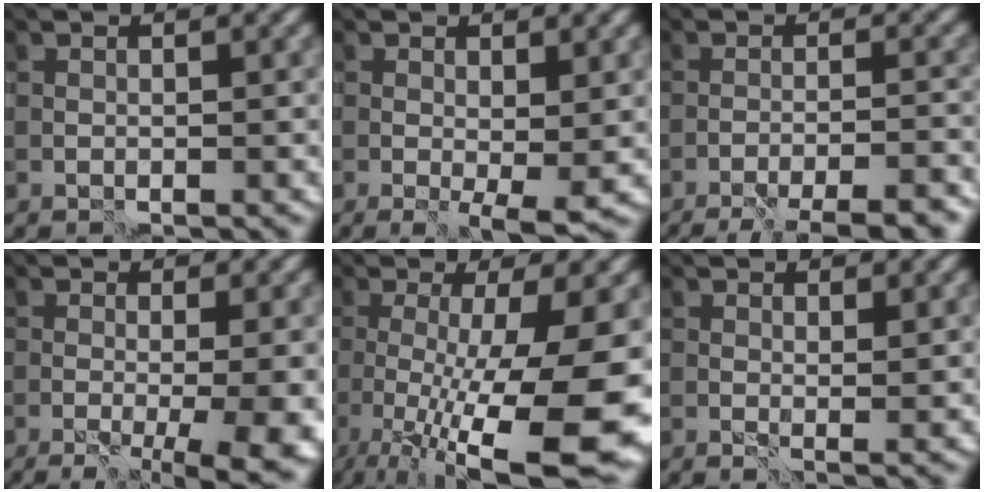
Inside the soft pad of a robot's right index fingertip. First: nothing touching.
{"total": 2.7, "force": [-0.4, 0.5, 2.6], "torque": [-0.034, -0.007, -0.005]}
{"total": 8.6, "force": [-7.6, 1.1, 3.8], "torque": [-0.033, 0.002, -0.098]}
{"total": 8.6, "force": [-2.4, 2.6, 7.8], "torque": [-0.082, -0.014, -0.028]}
{"total": 14.3, "force": [-4.1, 3.3, 13.3], "torque": [-0.196, -0.015, -0.058]}
{"total": 1.4, "force": [0.8, -0.1, 1.1], "torque": [-0.014, -0.003, 0.014]}